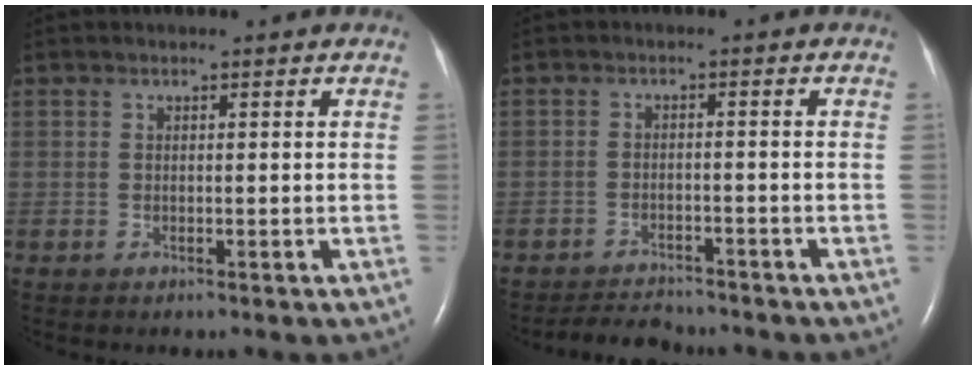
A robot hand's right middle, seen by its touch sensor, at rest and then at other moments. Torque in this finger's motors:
{"motor_torque": [-0.01, -0.01, 0.00, -0.01]}